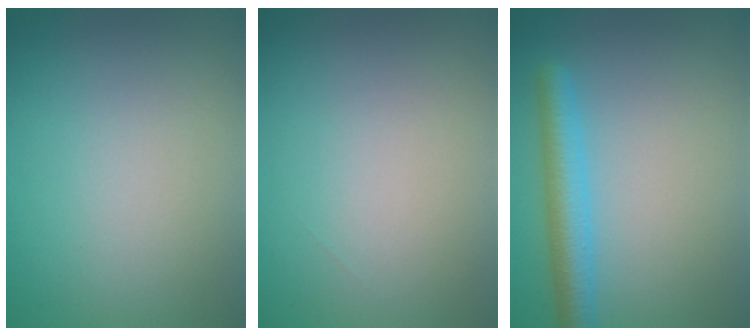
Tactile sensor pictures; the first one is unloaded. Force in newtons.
{"total": 0.0}
{"total": 3.8, "press": 3.8, "slide": 0.2}